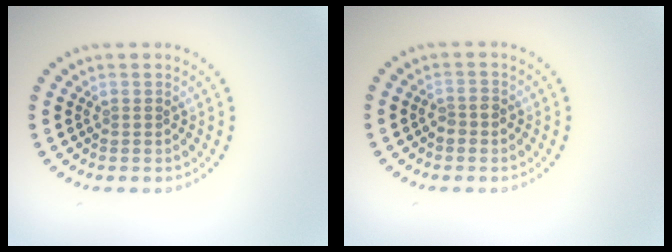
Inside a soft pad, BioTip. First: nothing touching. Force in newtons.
{"total": 1.4, "press": 1.3, "slide": 0.5}